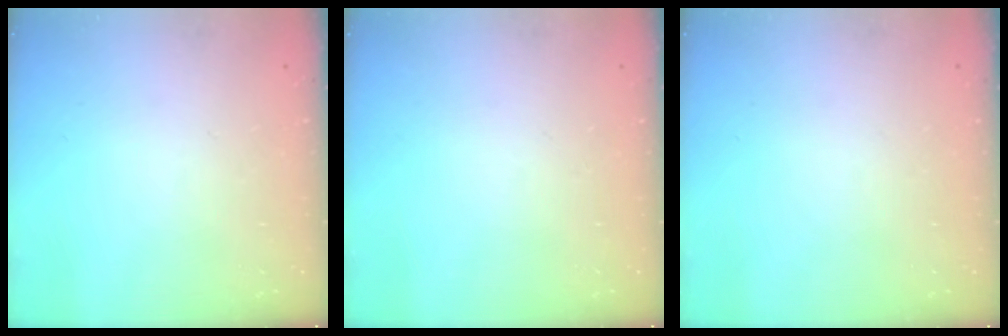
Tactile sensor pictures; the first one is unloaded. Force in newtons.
{"total": 0.0}
{"total": 0.0}